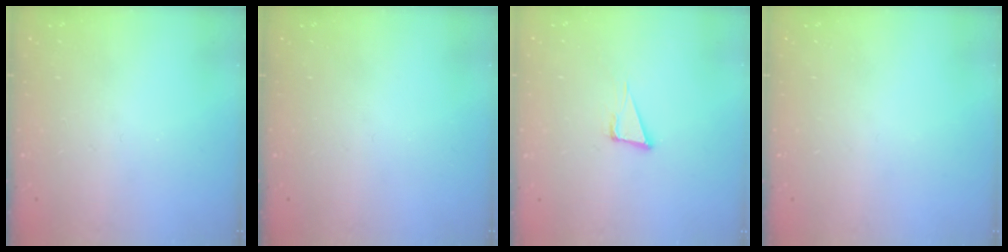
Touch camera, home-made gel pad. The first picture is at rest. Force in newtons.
{"total": 0.0}
{"total": 5.7, "press": 4.6, "slide": 3.2}
{"total": 0.0}